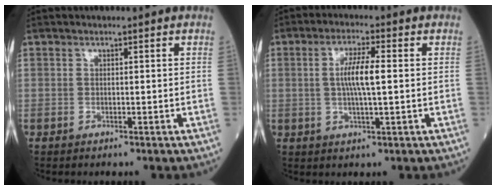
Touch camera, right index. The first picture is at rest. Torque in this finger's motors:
{"motor_torque": [0.31, 0.03, 0.18, 0.10]}